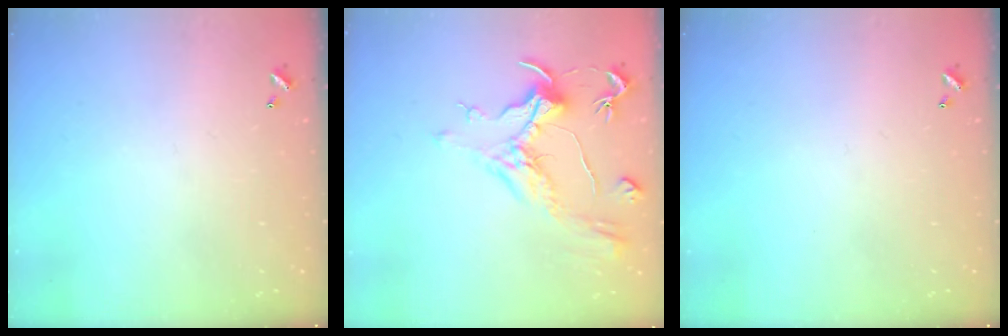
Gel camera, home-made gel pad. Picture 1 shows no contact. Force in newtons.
{"total": 1.1, "press": 0.1, "slide": 1.1}
{"total": 0.0}